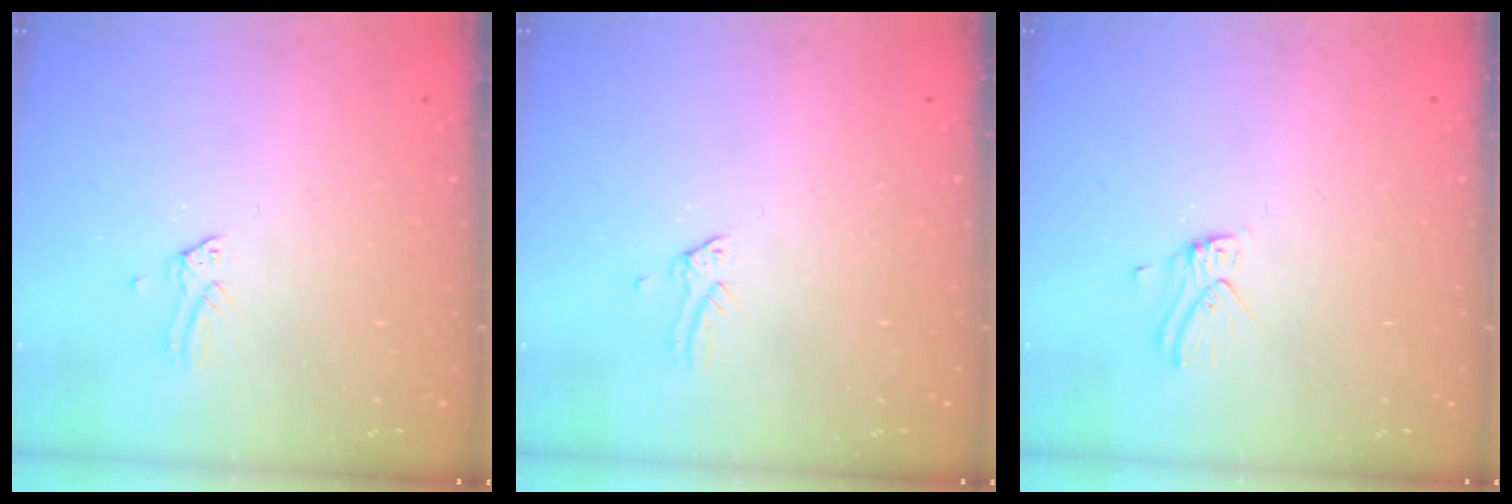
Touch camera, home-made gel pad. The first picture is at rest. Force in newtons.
{"total": 0.0}
{"total": 3.0, "press": 3.0, "slide": 0.3}